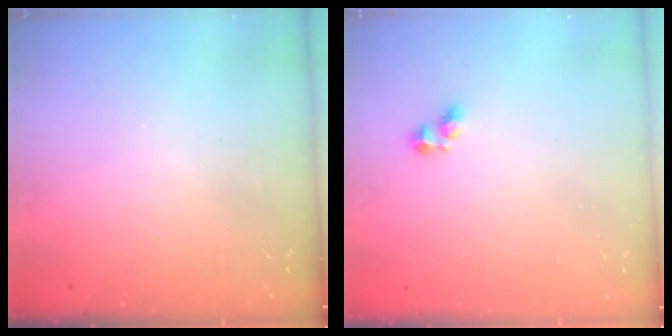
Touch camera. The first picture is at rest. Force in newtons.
{"total": 2.7, "press": 2.7, "slide": 0.3}